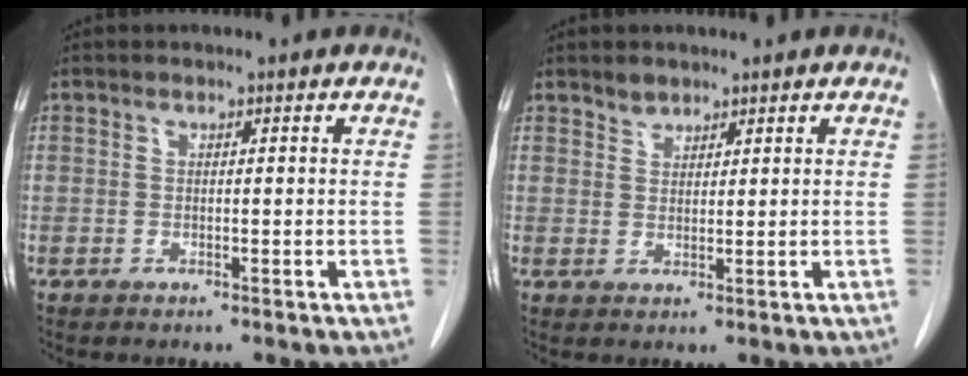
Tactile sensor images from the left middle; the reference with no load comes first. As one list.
[{"total": 1.8, "force": [1.5, 1.0, 0.1], "torque": [0.002, -0.001, 0.025]}]